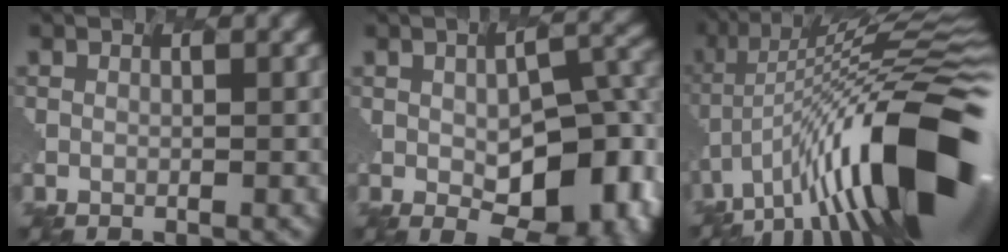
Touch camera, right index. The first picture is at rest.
{"total": 11.6, "force": [-3.0, 6.2, 9.3], "torque": [-0.118, -0.020, -0.042]}
{"total": 15.6, "force": [-5.1, 5.0, 13.8], "torque": [-0.217, 0.044, -0.100]}